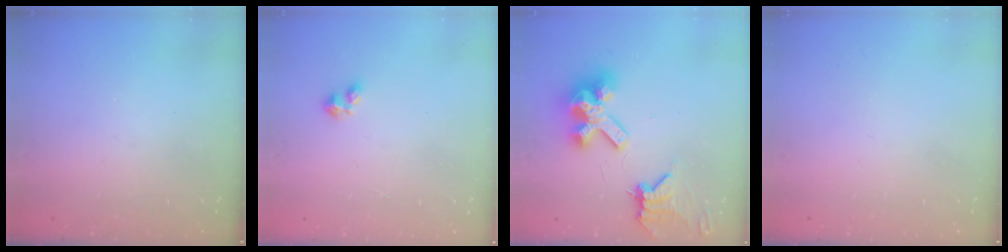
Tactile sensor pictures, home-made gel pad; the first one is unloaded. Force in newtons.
{"total": 2.0, "press": 2.0, "slide": 0.4}
{"total": 12.7, "press": 12.6, "slide": 1.8}
{"total": 0.0}